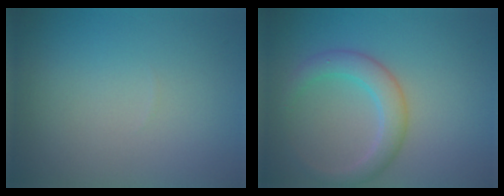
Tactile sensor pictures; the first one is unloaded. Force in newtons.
{"total": 3.2, "press": 3.2, "slide": 0.0}